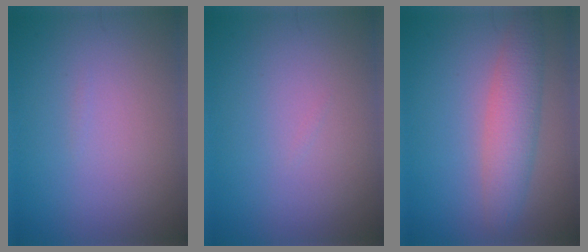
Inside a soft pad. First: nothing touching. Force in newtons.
{"total": 0.0}
{"total": 4.0, "press": 4.0, "slide": 0.1}